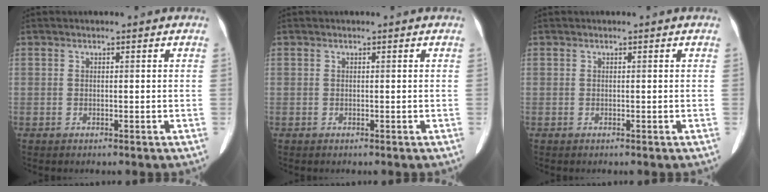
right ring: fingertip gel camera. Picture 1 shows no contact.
{"total": 0.0}
{"total": 0.0}